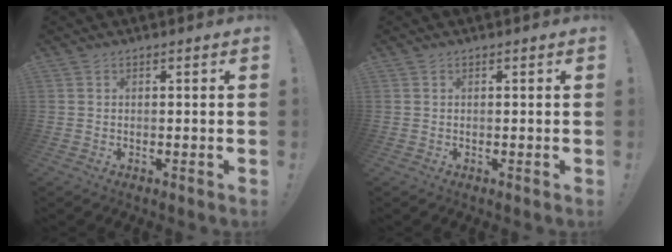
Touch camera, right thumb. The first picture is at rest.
{"total": 0.0}